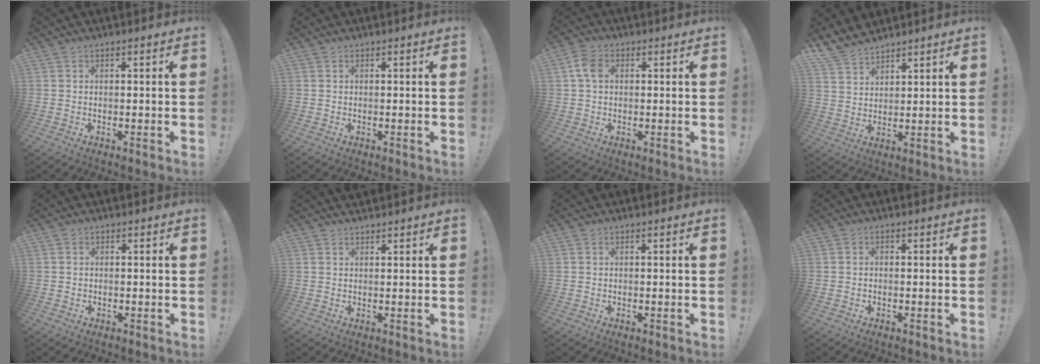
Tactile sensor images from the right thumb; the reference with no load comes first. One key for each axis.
{"total": 0.0}
{"total": 6.2, "fx": 1.3, "fy": 4.4, "fz": 4.2, "tx": -0.079, "ty": 0.010, "tz": 0.027}
{"total": 7.0, "fx": 6.3, "fy": 2.6, "fz": 1.5, "tx": -0.035, "ty": -0.044, "tz": 0.124}
{"total": 1.5, "fx": 0.0, "fy": 1.5, "fz": 0.2, "tx": 0.005, "ty": -0.002, "tz": -0.002}
{"total": 1.4, "fx": 1.4, "fy": 0.3, "fz": 0.0, "tx": 0.005, "ty": -0.010, "tz": 0.026}
{"total": 0.0}
{"total": 0.7, "fx": -0.6, "fy": 0.4, "fz": 0.3, "tx": -0.005, "ty": 0.002, "tz": -0.011}